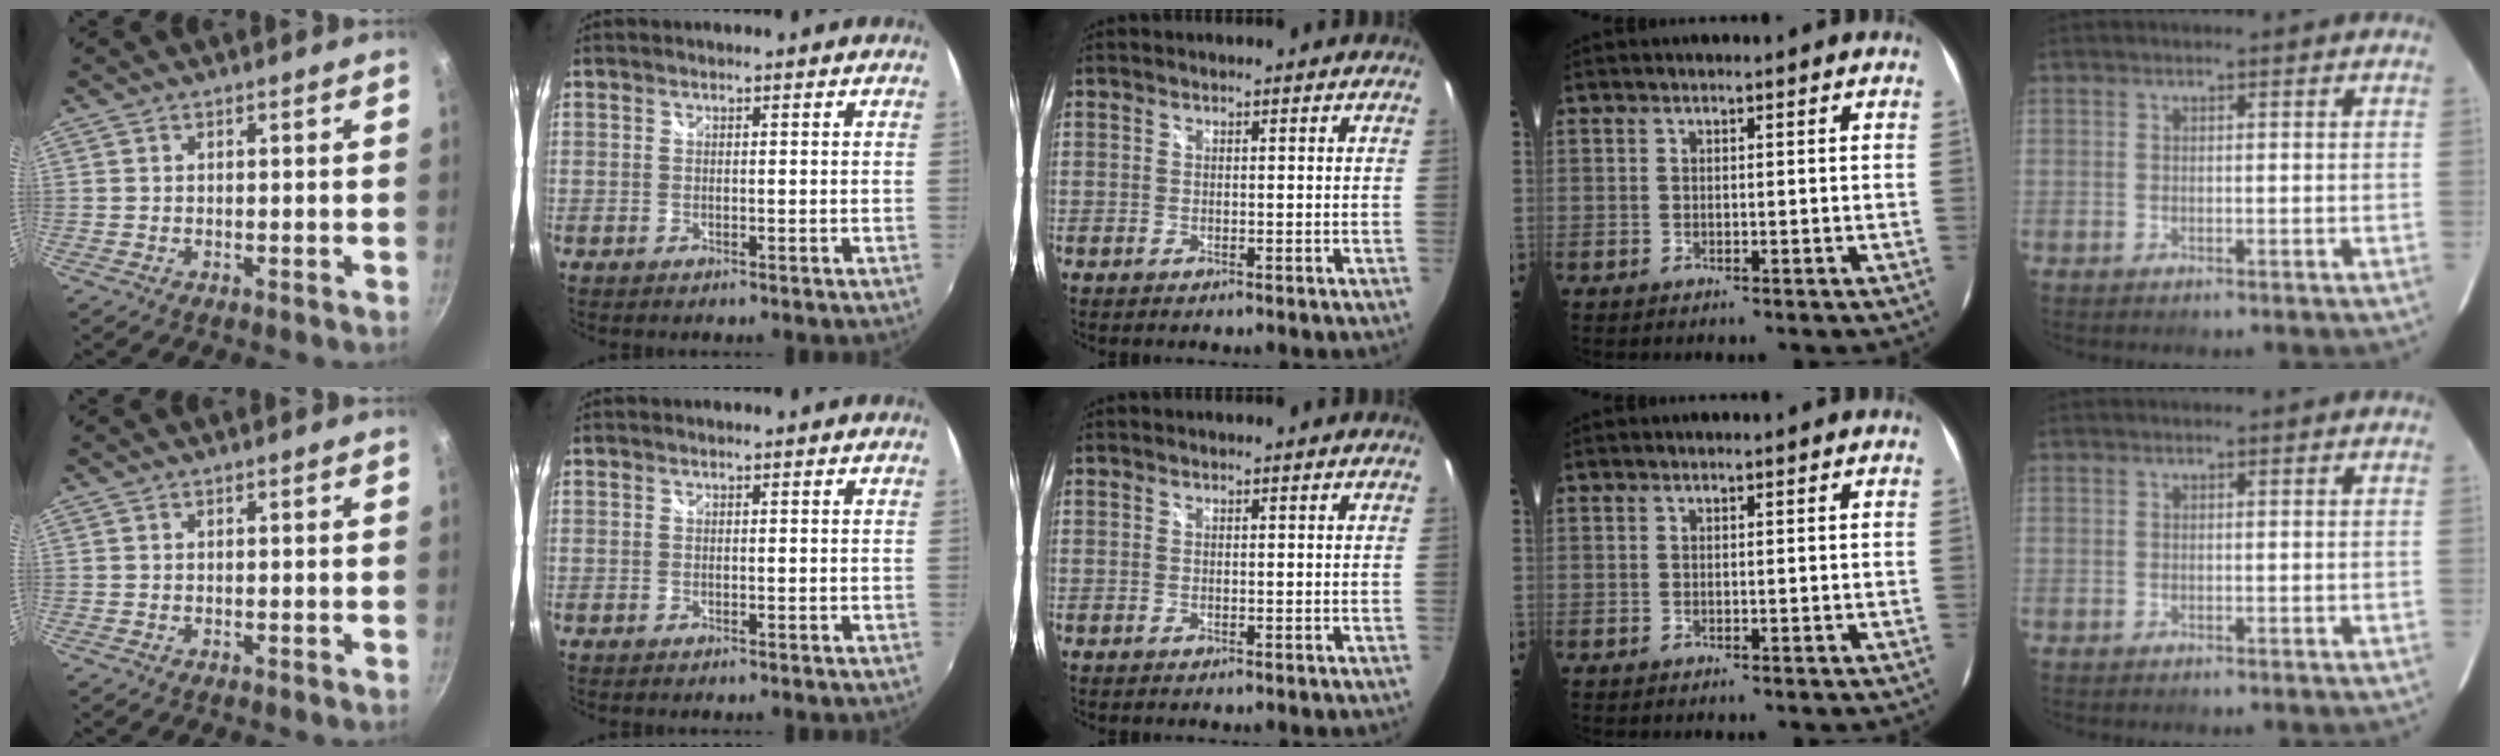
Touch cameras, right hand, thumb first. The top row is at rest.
{}